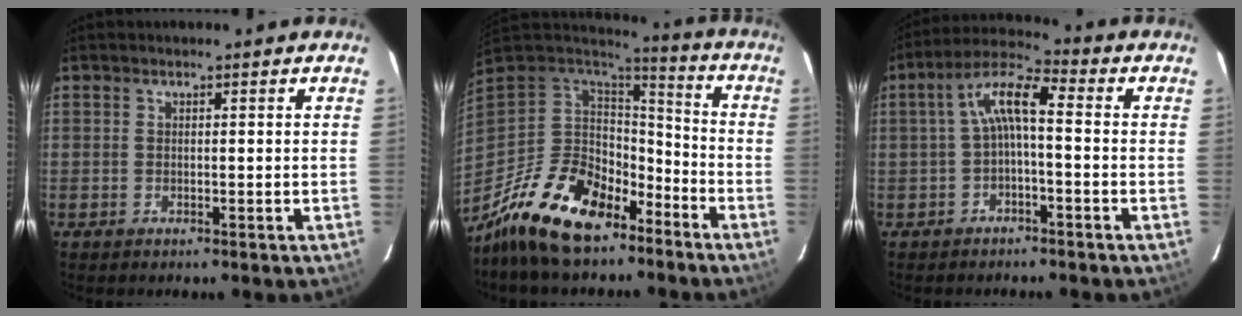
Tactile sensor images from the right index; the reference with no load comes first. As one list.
[{"total": 20.5, "force": [-13.3, 10.3, 11.7], "torque": [-0.241, -0.010, -0.219]}, {"total": 7.0, "force": [-0.8, 1.8, 6.7], "torque": [-0.143, 0.024, -0.017]}]